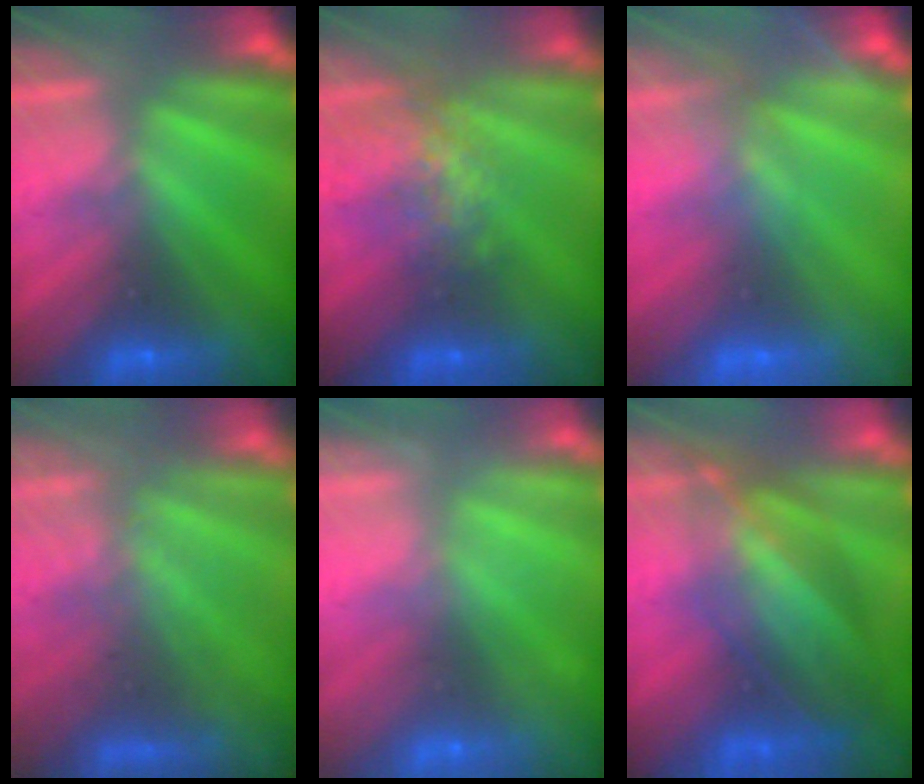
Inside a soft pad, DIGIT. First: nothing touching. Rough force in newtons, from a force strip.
{"total": 7.0}
{"total": 3.0}
{"total": 7.7}
{"total": 2.4}
{"total": 7.2}